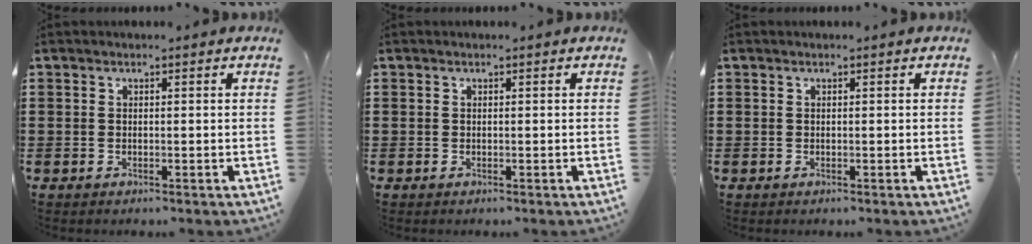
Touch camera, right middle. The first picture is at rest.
{"total": 0.0}
{"total": 0.0}